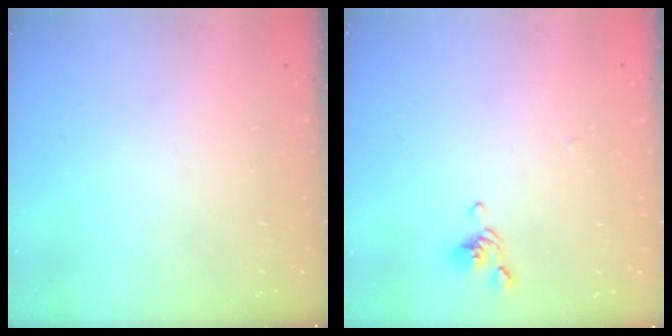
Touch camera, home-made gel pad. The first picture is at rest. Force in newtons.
{"total": 2.1, "press": 2.0, "slide": 0.7}